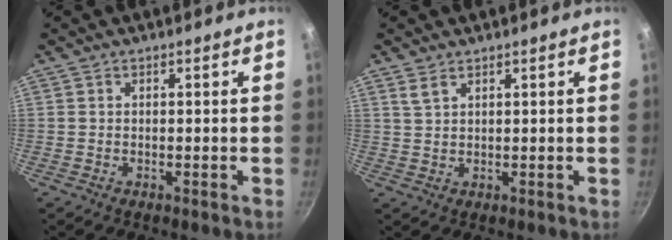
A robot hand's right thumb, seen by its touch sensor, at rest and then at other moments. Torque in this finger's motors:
{"motor_torque": [-0.10, -0.01, -0.26, 0.18, 0.00]}